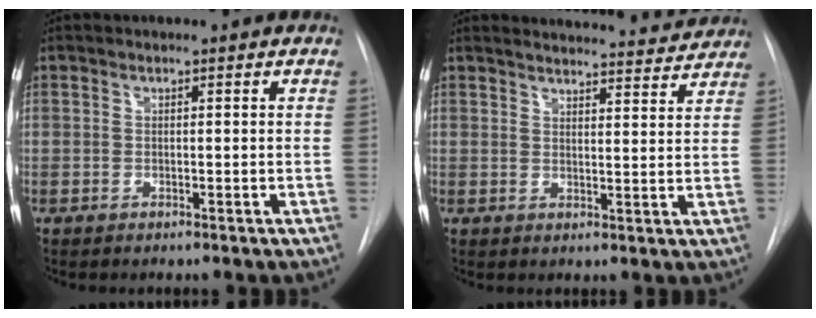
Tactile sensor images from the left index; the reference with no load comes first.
{"total": 13.3, "force": [13.0, 2.0, 2.1], "torque": [-0.010, -0.013, 0.145]}